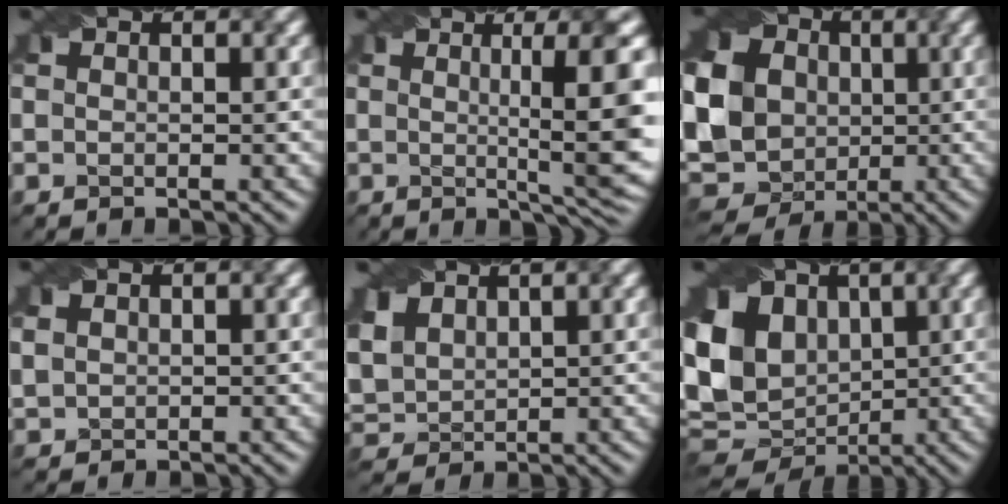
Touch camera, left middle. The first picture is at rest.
{"total": 9.8, "force": [0.9, 1.9, 9.6], "torque": [-0.113, 0.003, 0.018]}
{"total": 17.6, "force": [0.9, 15.4, 8.4], "torque": [-0.187, 0.004, -0.010]}
{"total": 1.6, "force": [0.6, 1.4, 0.7], "torque": [-0.016, 0.000, 0.015]}
{"total": 4.4, "force": [2.1, 3.1, 2.3], "torque": [-0.063, 0.003, 0.042]}
{"total": 13.3, "force": [1.1, 10.5, 8.0], "torque": [-0.157, 0.009, 0.028]}